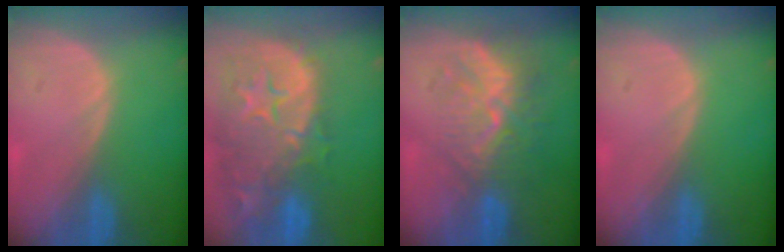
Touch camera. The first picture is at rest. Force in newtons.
{"total": 15.3, "press": 12.2, "slide": 9.2}
{"total": 9.6, "press": 8.5, "slide": 4.4}
{"total": 0.0}